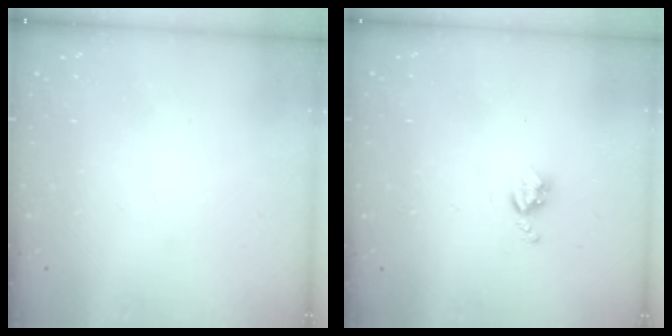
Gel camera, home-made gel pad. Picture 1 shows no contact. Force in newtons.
{"total": 5.1, "press": 5.1, "slide": 0.7}